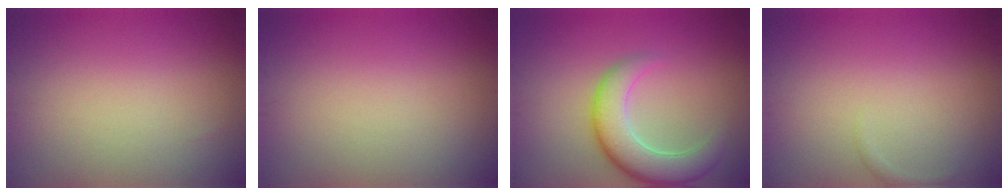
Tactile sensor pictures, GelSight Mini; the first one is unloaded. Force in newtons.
{"total": 0.0}
{"total": 5.9, "press": 5.9, "slide": 0.6}
{"total": 0.6, "press": 0.6, "slide": 0.1}